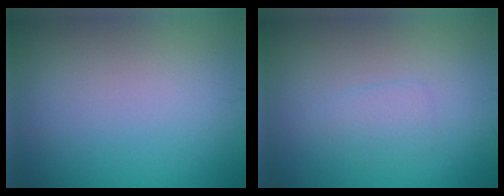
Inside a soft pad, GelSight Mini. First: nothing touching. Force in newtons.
{"total": 1.4, "press": 1.4, "slide": 0.1}